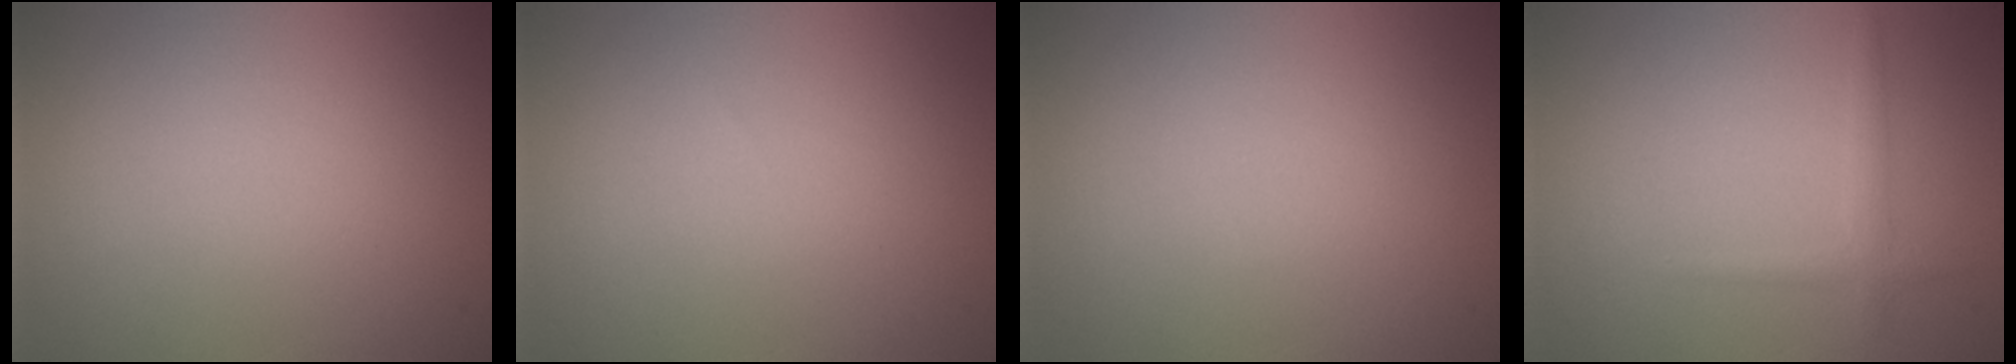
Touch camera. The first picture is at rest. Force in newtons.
{"total": 0.0}
{"total": 0.0}
{"total": 1.3, "press": 1.3, "slide": 0.0}